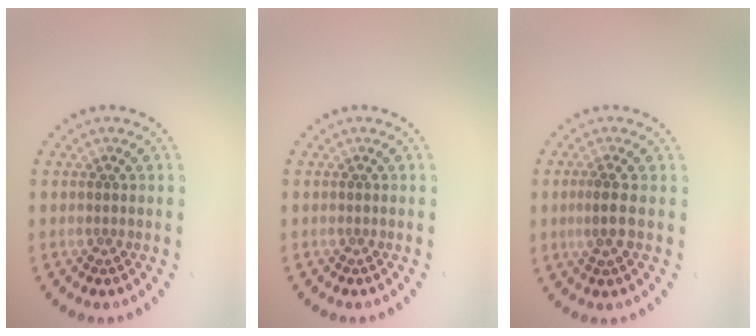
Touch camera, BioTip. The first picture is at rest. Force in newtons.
{"total": 0.0}
{"total": 2.0, "press": 1.8, "slide": 1.0}